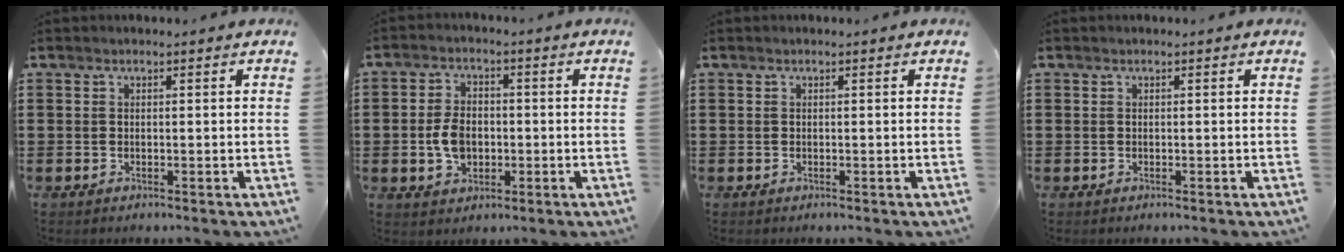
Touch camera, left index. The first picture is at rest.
{"total": 5.2, "force": [-0.7, 3.4, 3.8], "torque": [-0.087, 0.003, -0.016]}
{"total": 0.0}
{"total": 0.0}